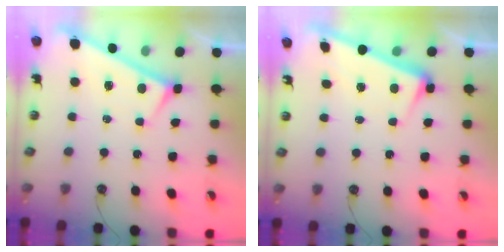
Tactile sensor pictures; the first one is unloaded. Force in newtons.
{"total": 3.0, "press": 2.9, "slide": 0.8}